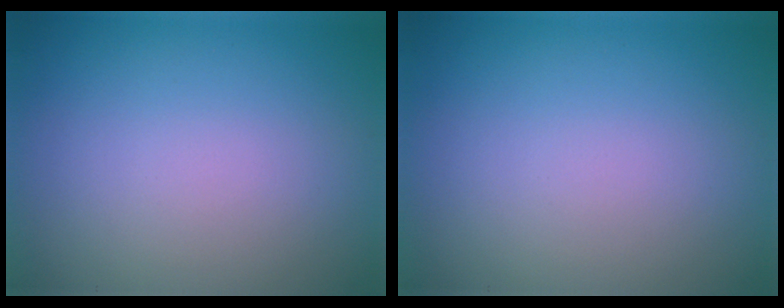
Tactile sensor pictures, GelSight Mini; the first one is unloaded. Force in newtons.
{"total": 0.0}